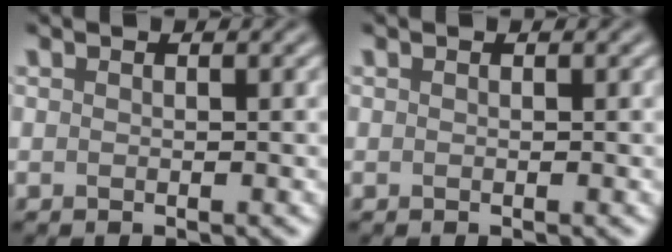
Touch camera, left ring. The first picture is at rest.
{"total": 0.0}